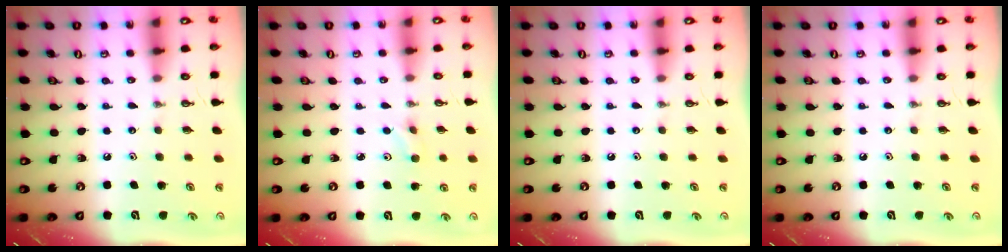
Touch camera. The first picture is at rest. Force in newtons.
{"total": 2.5, "press": 2.4, "slide": 0.7}
{"total": 0.0}
{"total": 0.0}